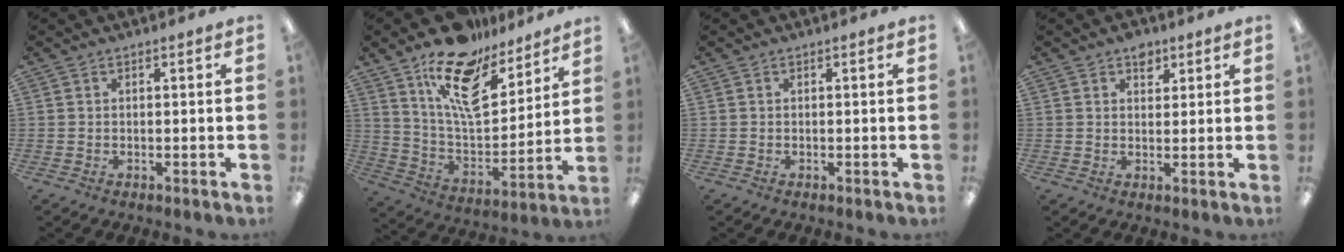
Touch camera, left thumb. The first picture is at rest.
{"total": 17.4, "force": [11.8, 7.9, 10.2], "torque": [-0.182, -0.072, 0.206]}
{"total": 0.0}
{"total": 4.0, "force": [2.5, 2.6, 1.7], "torque": [-0.006, -0.009, 0.040]}